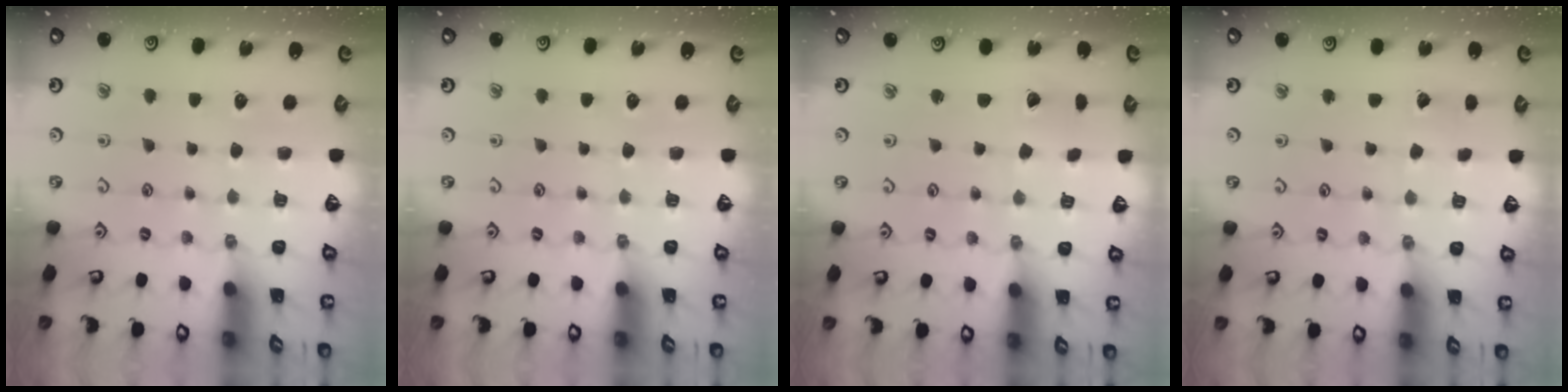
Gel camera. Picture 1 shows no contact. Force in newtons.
{"total": 0.0}
{"total": 1.6, "press": 1.6, "slide": 0.1}
{"total": 2.0, "press": 2.0, "slide": 0.1}